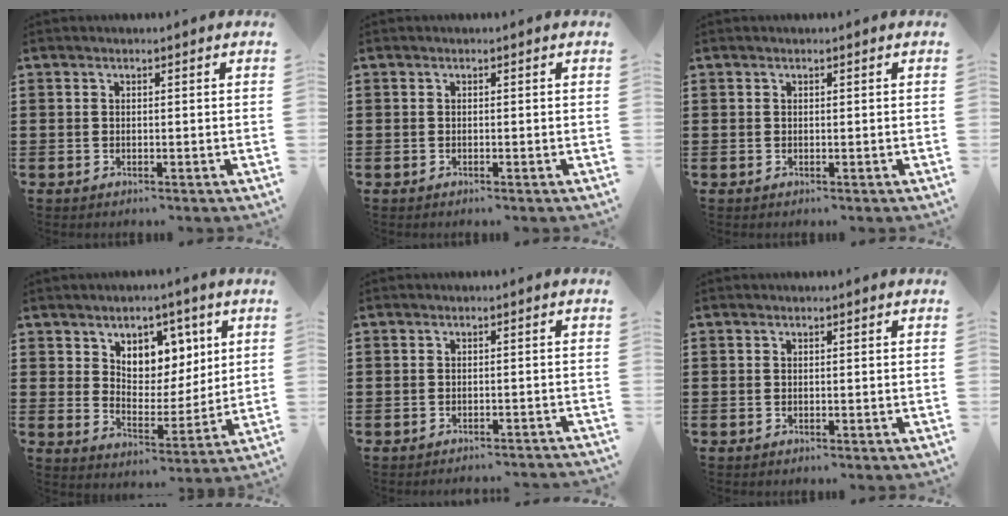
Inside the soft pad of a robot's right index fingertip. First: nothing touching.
{"total": 0.0}
{"total": 0.0}
{"total": 6.8, "force": [4.3, 4.9, 1.8], "torque": [-0.052, -0.015, 0.075]}
{"total": 1.4, "force": [-1.4, -0.1, 0.0], "torque": [-0.004, 0.002, -0.029]}
{"total": 0.0}